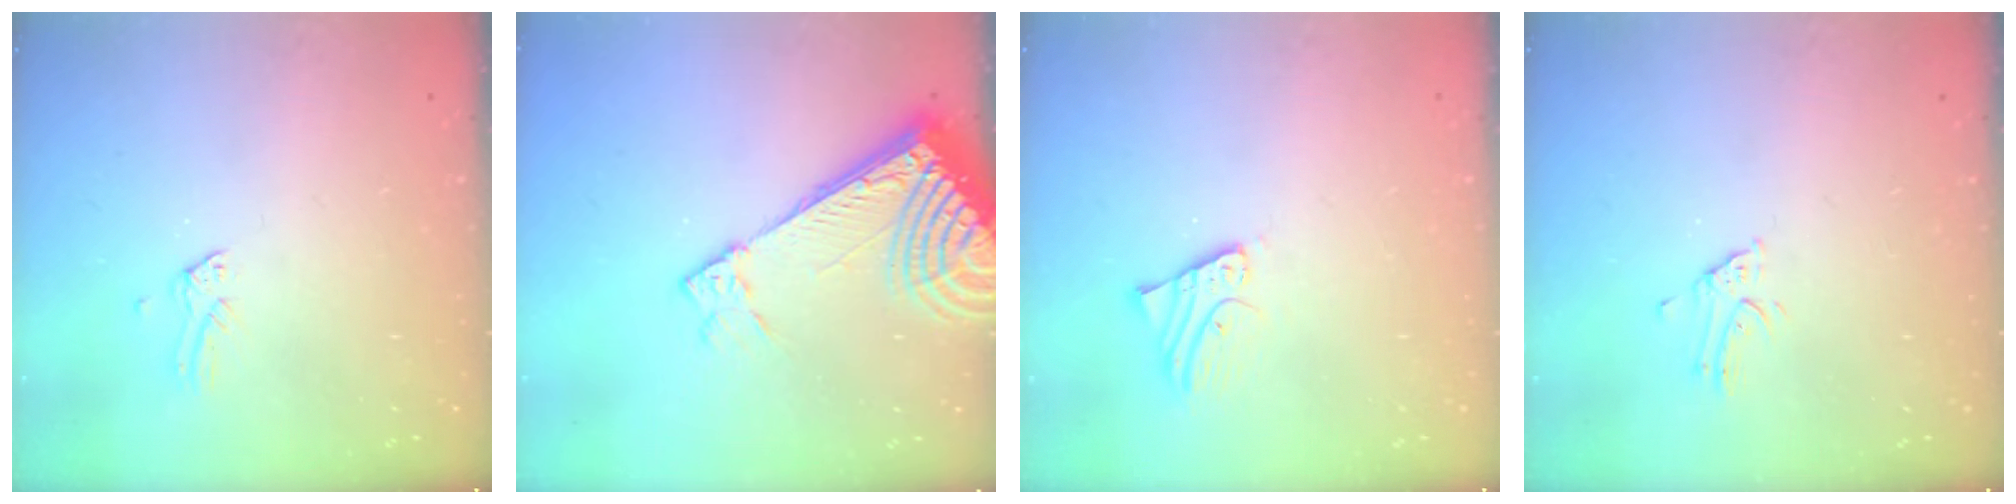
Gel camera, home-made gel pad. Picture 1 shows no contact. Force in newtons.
{"total": 10.5, "press": 10.4, "slide": 1.4}
{"total": 2.6, "press": 2.6, "slide": 0.1}
{"total": 2.8, "press": 2.8, "slide": 0.3}